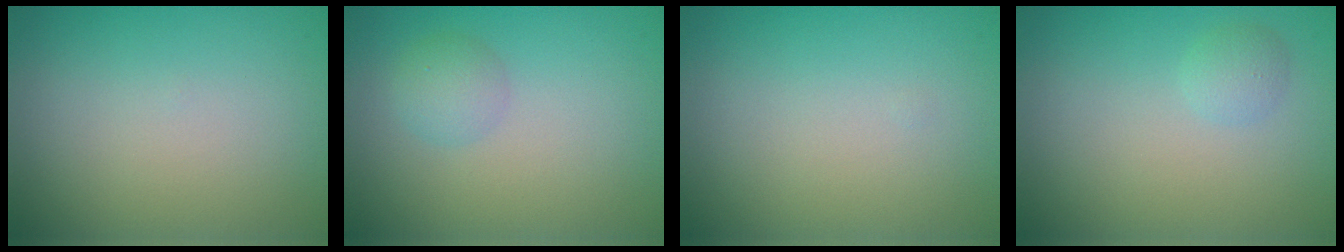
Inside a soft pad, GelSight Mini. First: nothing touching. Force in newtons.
{"total": 1.7, "press": 1.7, "slide": 0.0}
{"total": 0.0}
{"total": 1.2, "press": 1.2, "slide": 0.0}